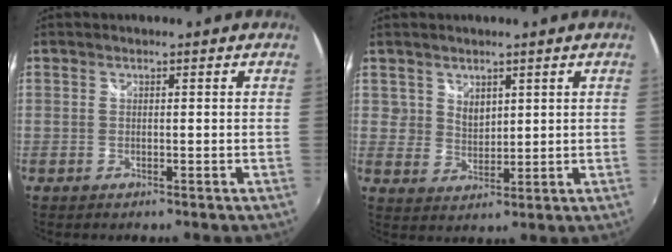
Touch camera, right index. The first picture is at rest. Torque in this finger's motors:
{"motor_torque": [-0.43, 0.02, -0.03, 0.01]}